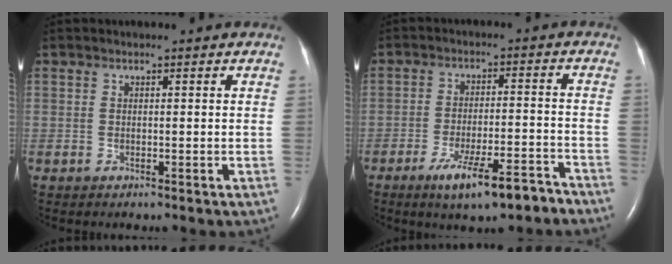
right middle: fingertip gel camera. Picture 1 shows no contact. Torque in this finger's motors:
{"motor_torque": [1.07, -0.99, 0.36, 0.11]}